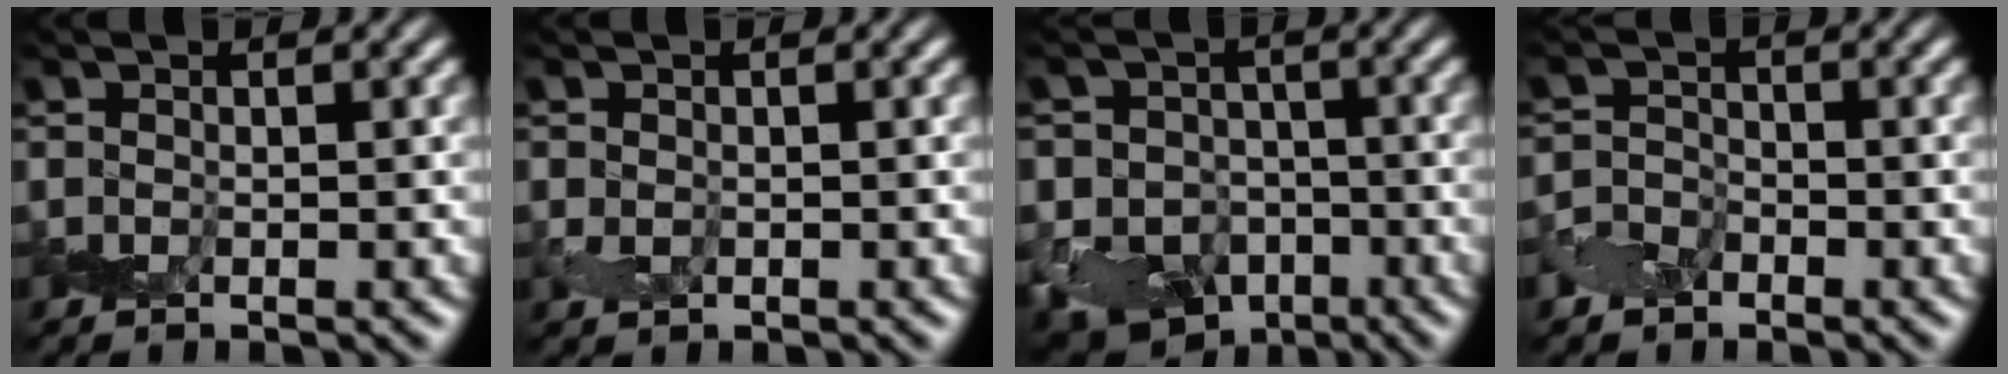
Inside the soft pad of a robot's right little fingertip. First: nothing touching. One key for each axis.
{"total": 0.7, "fx": 0.0, "fy": 0.7, "fz": 0.3, "tx": -0.005, "ty": 0.000, "tz": 0.003}
{"total": 13.8, "fx": -7.8, "fy": 10.6, "fz": 4.1, "tx": -0.068, "ty": -0.046, "tz": -0.142}
{"total": 1.8, "fx": -1.1, "fy": 1.4, "fz": 0.4, "tx": -0.008, "ty": 0.005, "tz": -0.025}